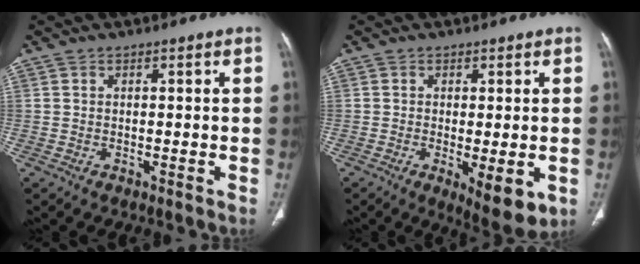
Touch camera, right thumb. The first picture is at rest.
{"total": 7.9, "force": [-2.1, 2.6, 7.2], "torque": [-0.102, -0.021, -0.026]}